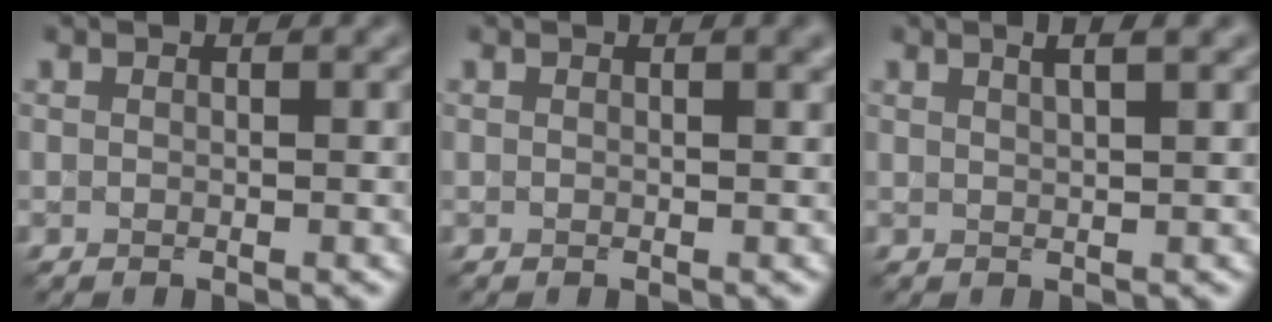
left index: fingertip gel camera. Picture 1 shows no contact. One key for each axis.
{"total": 1.0, "fx": 0.5, "fy": 0.3, "fz": 0.8, "tx": -0.005, "ty": 0.004, "tz": 0.007}
{"total": 2.6, "fx": 1.5, "fy": 0.8, "fz": 1.9, "tx": -0.010, "ty": 0.007, "tz": 0.005}